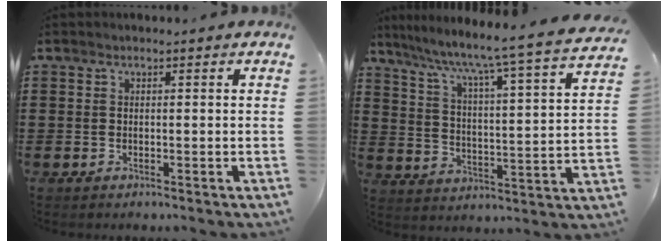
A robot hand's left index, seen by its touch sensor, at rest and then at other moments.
{"total": 5.8, "force": [4.8, -0.9, 3.1], "torque": [-0.075, -0.056, 0.064]}